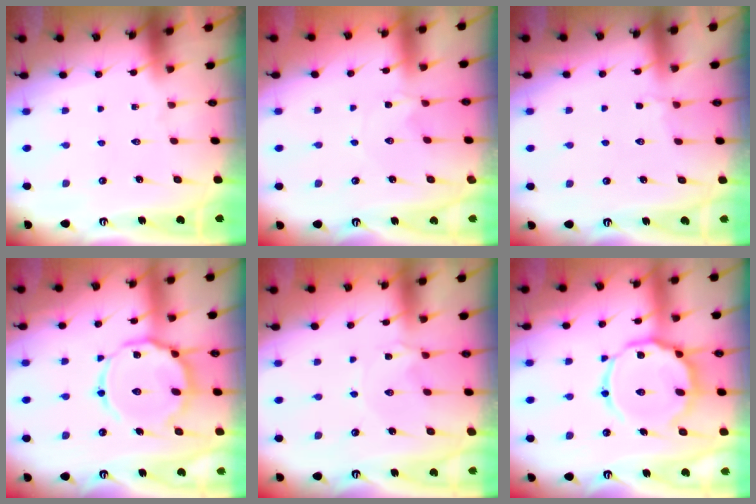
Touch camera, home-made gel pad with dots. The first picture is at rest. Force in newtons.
{"total": 0.0}
{"total": 3.1, "press": 2.6, "slide": 1.7}
{"total": 14.9, "press": 14.9, "slide": 1.3}
{"total": 1.1, "press": 1.0, "slide": 0.3}
{"total": 15.9, "press": 15.8, "slide": 1.4}